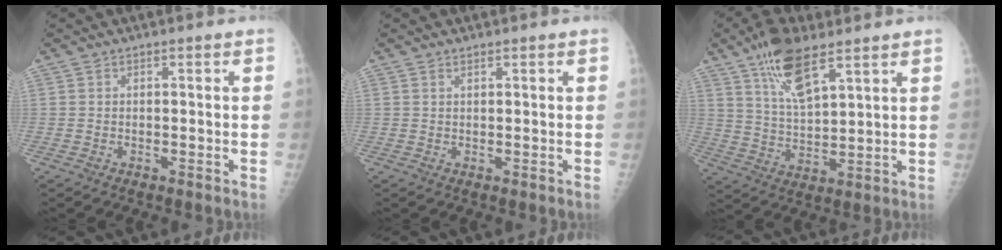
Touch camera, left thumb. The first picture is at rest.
{"total": 0.8, "force": [0.5, 0.4, 0.4], "torque": [-0.006, -0.002, 0.009]}
{"total": 11.2, "force": [7.0, 3.9, 7.8], "torque": [-0.134, -0.030, 0.135]}